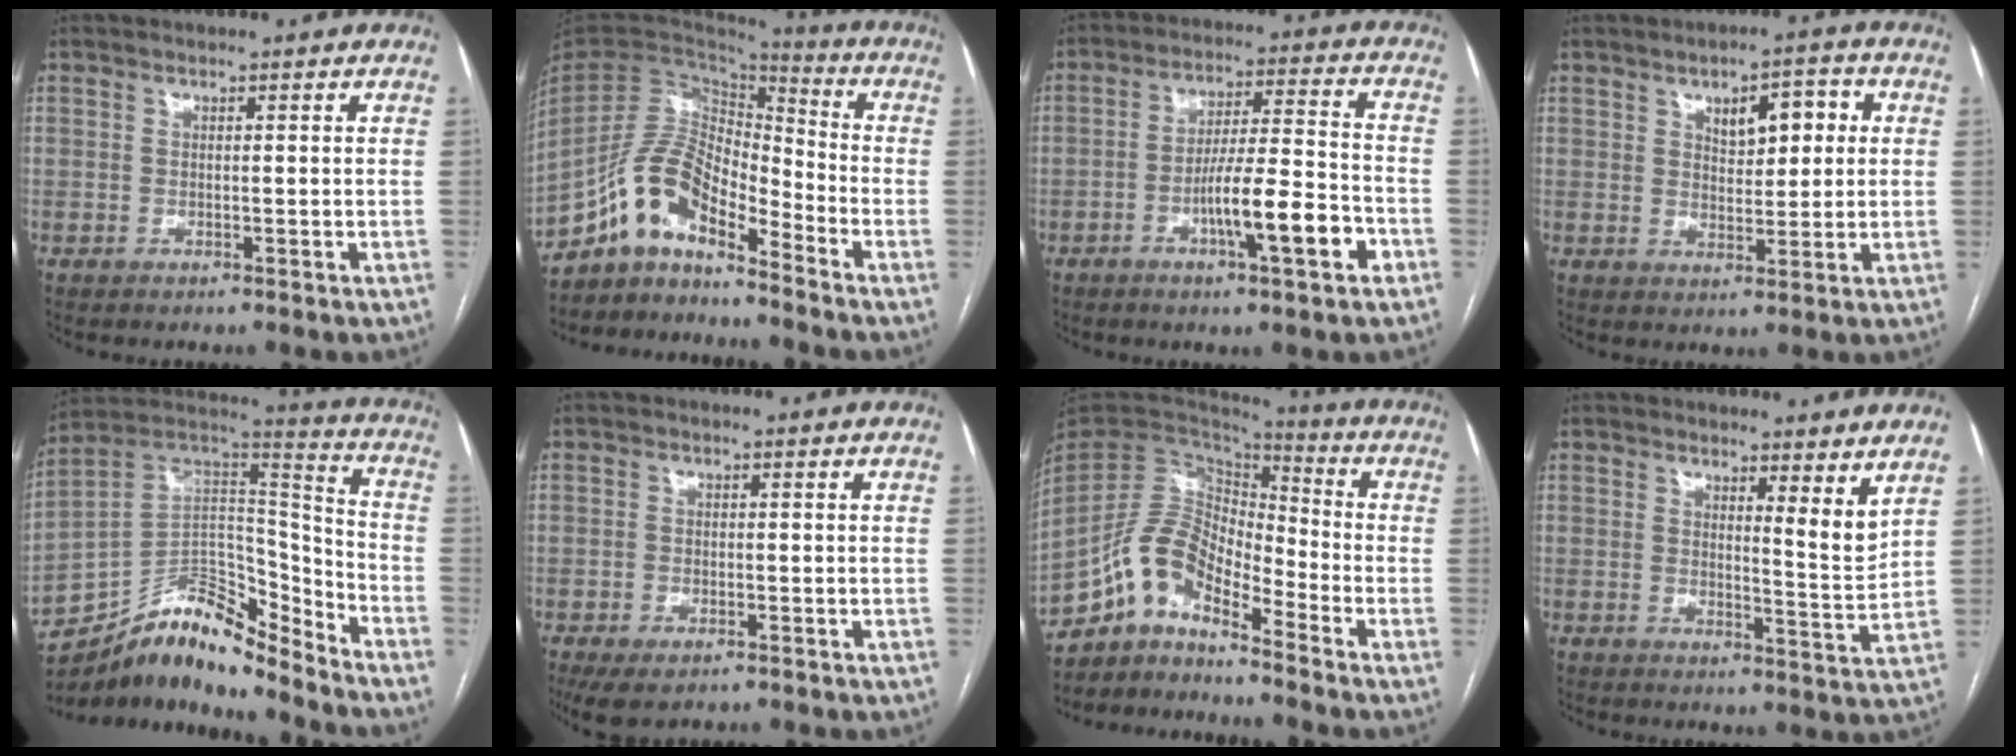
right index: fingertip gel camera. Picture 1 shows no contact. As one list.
[{"total": 11.6, "force": [-9.1, 3.6, 6.3], "torque": [-0.125, 0.031, -0.172]}, {"total": 11.6, "force": [-4.8, 0.8, 10.5], "torque": [-0.170, 0.005, -0.076]}, {"total": 6.4, "force": [2.1, 3.1, 5.3], "torque": [-0.071, 0.016, 0.034]}, {"total": 16.9, "force": [-14.4, 4.7, 7.4], "torque": [-0.112, 0.069, -0.251]}, {"total": 4.5, "force": [-2.9, 2.2, 2.6], "torque": [-0.048, -0.008, -0.044]}, {"total": 10.5, "force": [-8.2, 3.3, 5.7], "torque": [-0.112, 0.037, -0.155]}, {"total": 4.6, "force": [3.6, 0.2, 2.9], "torque": [-0.039, -0.035, 0.046]}]